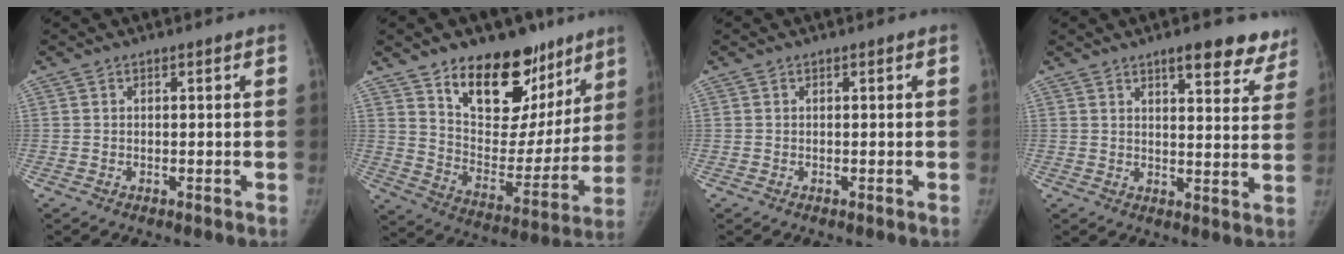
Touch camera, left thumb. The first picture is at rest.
{"total": 22.8, "force": [14.6, 12.7, 12.1], "torque": [-0.119, -0.079, 0.231]}
{"total": 0.0}
{"total": 13.3, "force": [9.6, 4.2, 8.2], "torque": [-0.060, -0.049, 0.122]}